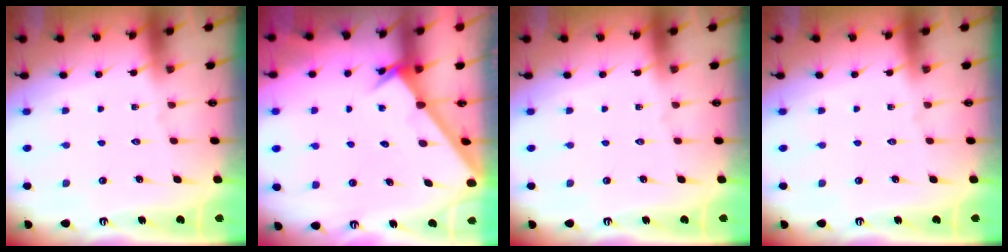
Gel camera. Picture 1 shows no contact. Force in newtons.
{"total": 2.6, "press": 2.6, "slide": 0.1}
{"total": 0.0}
{"total": 0.0}